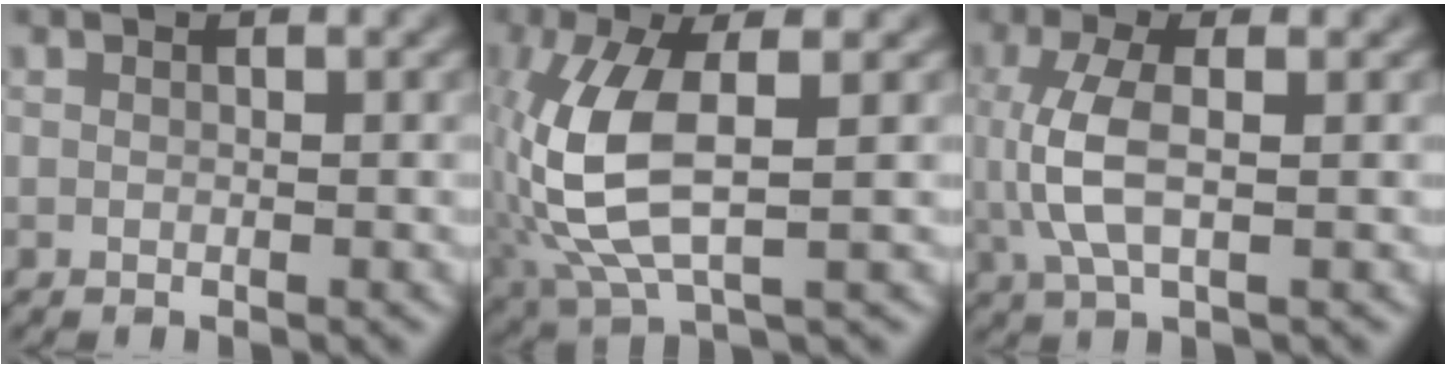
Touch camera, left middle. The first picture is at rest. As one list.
[{"total": 8.6, "force": [-0.1, 3.4, 7.9], "torque": [-0.192, 0.001, -0.001]}, {"total": 4.3, "force": [0.2, 1.7, 4.0], "torque": [-0.098, 0.001, 0.004]}]